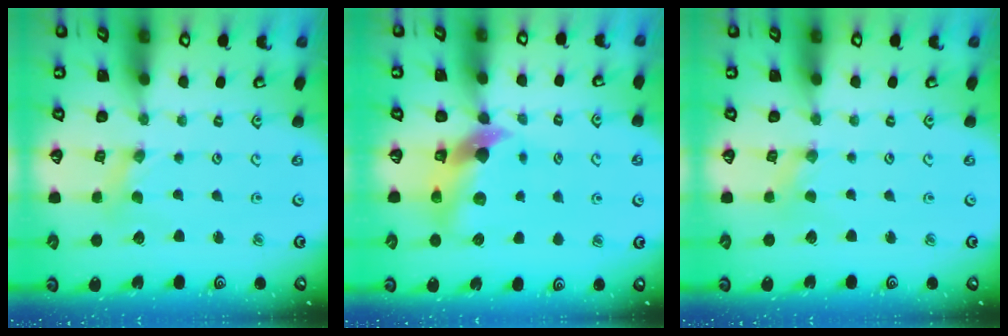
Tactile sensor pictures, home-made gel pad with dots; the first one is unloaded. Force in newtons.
{"total": 9.0, "press": 8.9, "slide": 1.3}
{"total": 0.0}